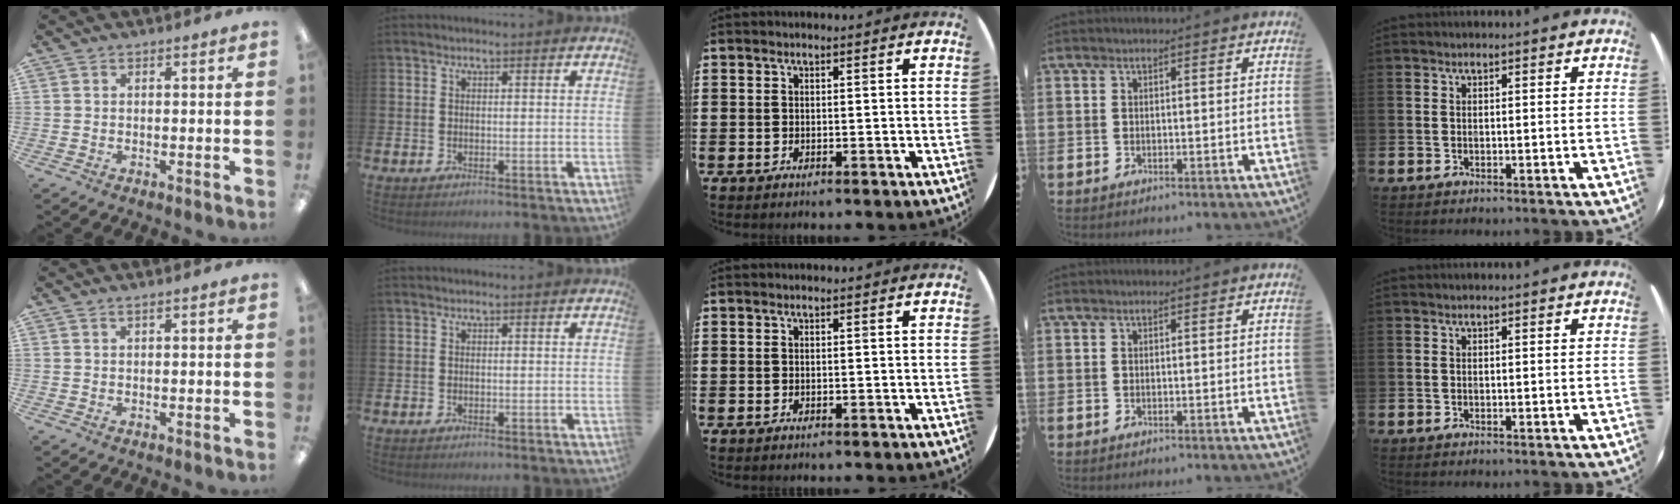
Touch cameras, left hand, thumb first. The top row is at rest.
{"thumb": {"total": 0.7, "force": [0.4, 0.0, 0.6], "torque": [-0.012, 0.000, 0.006]}}